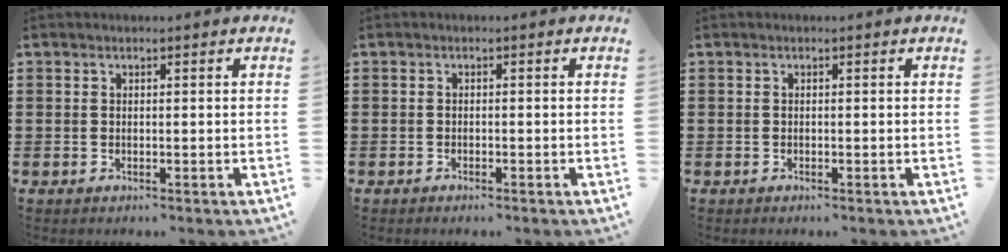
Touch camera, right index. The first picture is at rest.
{"total": 0.6, "force": [-0.6, 0.0, 0.2], "torque": [-0.006, -0.002, -0.012]}
{"total": 0.0}